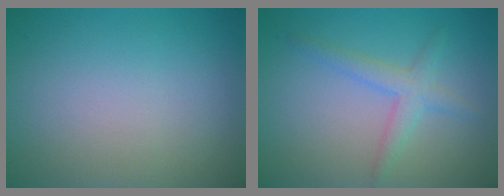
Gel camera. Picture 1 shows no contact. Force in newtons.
{"total": 2.4, "press": 2.4, "slide": 0.1}